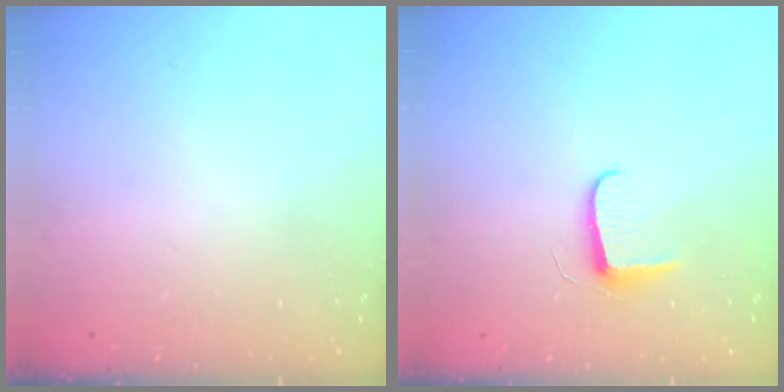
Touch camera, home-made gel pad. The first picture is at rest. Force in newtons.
{"total": 6.2, "press": 6.2, "slide": 0.8}